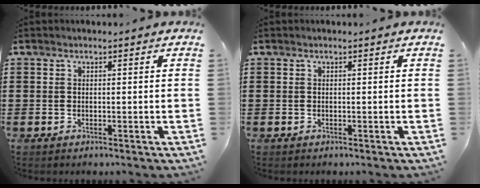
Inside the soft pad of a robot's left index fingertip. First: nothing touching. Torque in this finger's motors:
{"motor_torque": [-0.13, 0.06, 0.00, -0.01]}